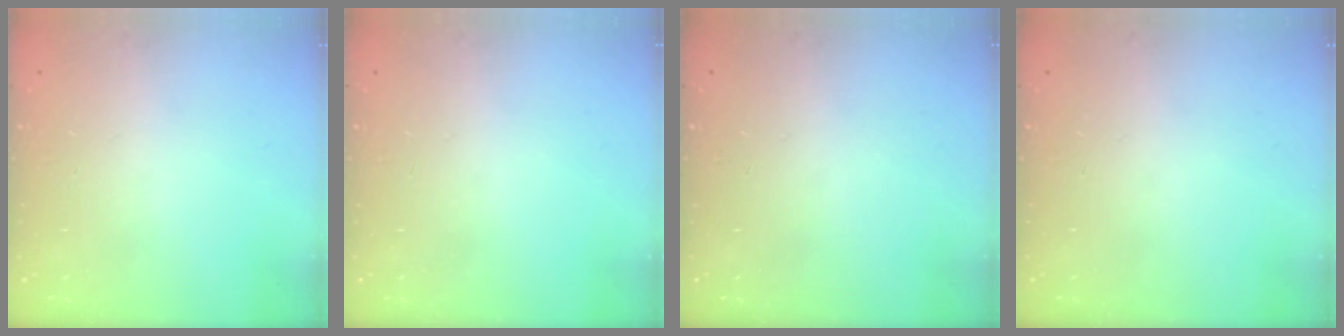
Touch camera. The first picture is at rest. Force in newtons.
{"total": 0.0}
{"total": 0.0}
{"total": 0.0}